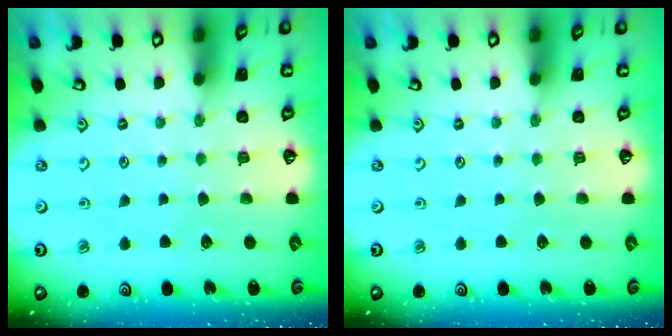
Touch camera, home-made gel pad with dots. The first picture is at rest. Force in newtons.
{"total": 0.0}